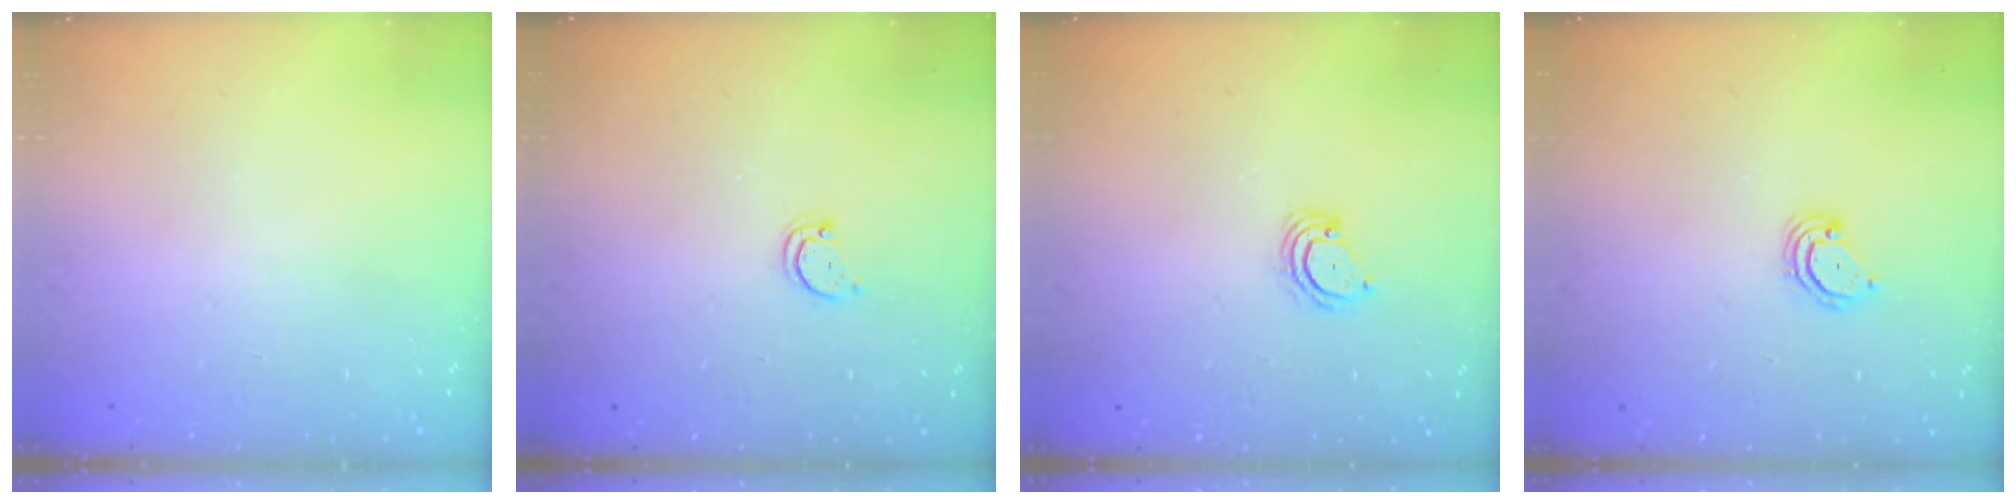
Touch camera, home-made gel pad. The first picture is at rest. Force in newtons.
{"total": 2.8, "press": 2.7, "slide": 0.3}
{"total": 2.3, "press": 2.3, "slide": 0.2}
{"total": 3.5, "press": 3.5, "slide": 0.3}